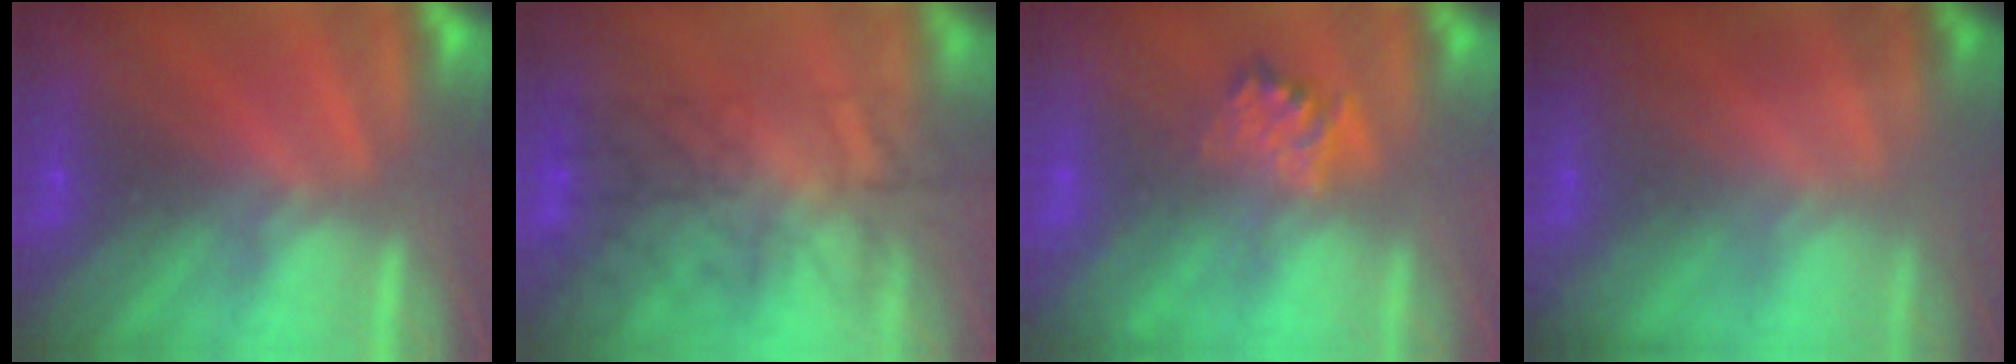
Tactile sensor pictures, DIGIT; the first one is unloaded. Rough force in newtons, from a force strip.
{"total": 7.9}
{"total": 2.4}
{"total": 1.7}